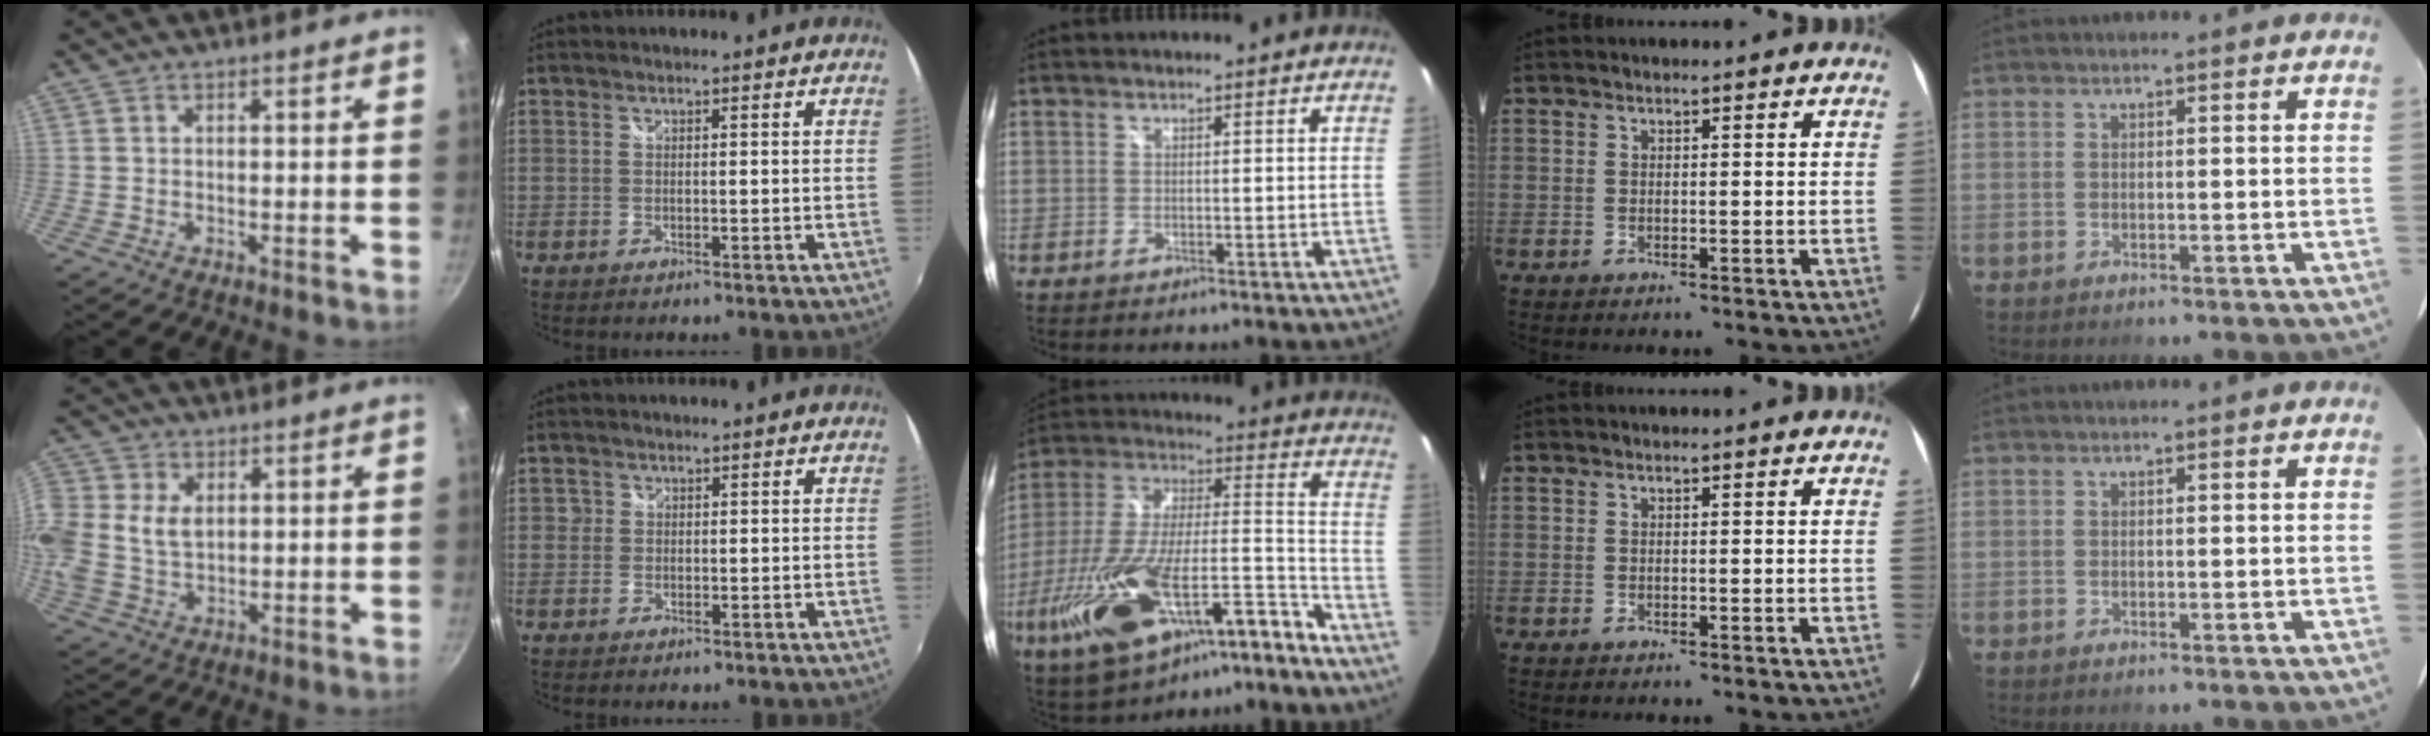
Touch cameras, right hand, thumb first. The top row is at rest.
{"thumb": {"total": 11.1, "force": [1.7, 8.4, 7.0], "torque": [-0.170, 0.013, 0.033]}, "index": {"total": 1.1, "force": [0.1, 1.1, 0.1], "torque": [0.000, 0.002, -0.001]}, "middle": {"total": 24.3, "force": [-15.4, 7.4, 17.2], "torque": [-0.319, -0.019, -0.262]}}